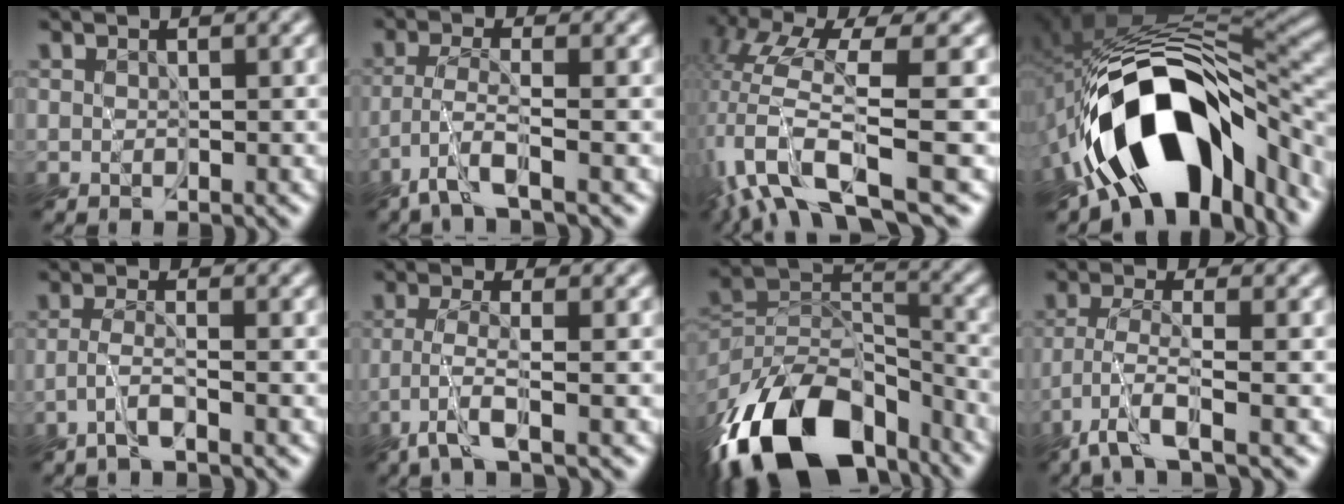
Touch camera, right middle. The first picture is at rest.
{"total": 3.4, "force": [-2.4, -0.1, 2.3], "torque": [-0.047, -0.002, -0.058]}
{"total": 10.7, "force": [-4.2, 2.9, 9.4], "torque": [-0.210, 0.004, -0.070]}
{"total": 16.1, "force": [-7.6, 7.7, 12.0], "torque": [-0.183, 0.007, -0.127]}
{"total": 1.7, "force": [-1.1, -0.2, 1.2], "torque": [-0.029, 0.003, -0.030]}
{"total": 2.7, "force": [-1.6, -0.2, 2.2], "torque": [-0.045, 0.000, -0.041]}
{"total": 15.5, "force": [-10.7, 8.2, 7.7], "torque": [-0.173, 0.009, -0.193]}
{"total": 3.9, "force": [-3.0, 0.0, 2.6], "torque": [-0.052, -0.004, -0.066]}